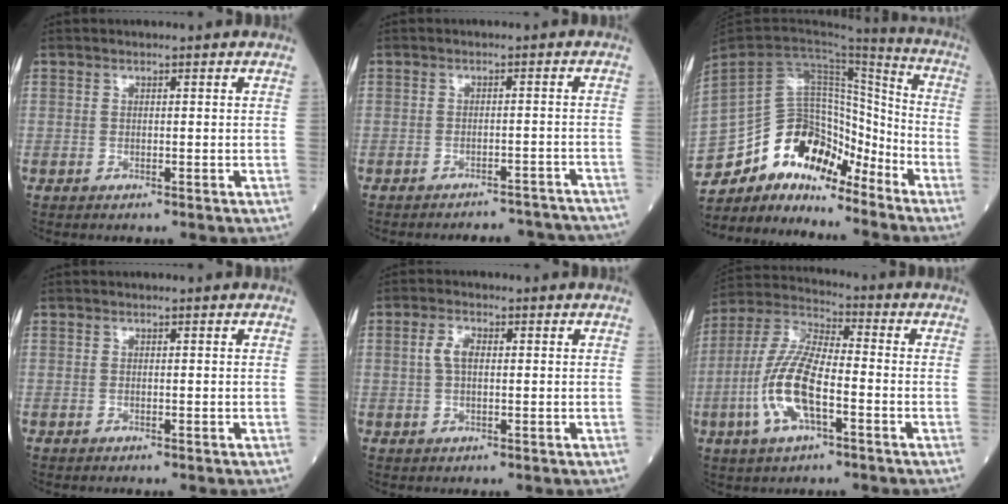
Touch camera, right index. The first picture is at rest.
{"total": 10.1, "force": [-9.9, 1.6, 1.5], "torque": [-0.004, 0.012, -0.103]}
{"total": 18.3, "force": [-15.4, 7.3, 6.6], "torque": [-0.130, 0.060, -0.264]}
{"total": 0.0}
{"total": 3.0, "force": [0.4, 1.4, 2.6], "torque": [-0.055, 0.010, 0.008]}
{"total": 12.6, "force": [-3.6, 3.8, 11.5], "torque": [-0.249, 0.002, -0.071]}